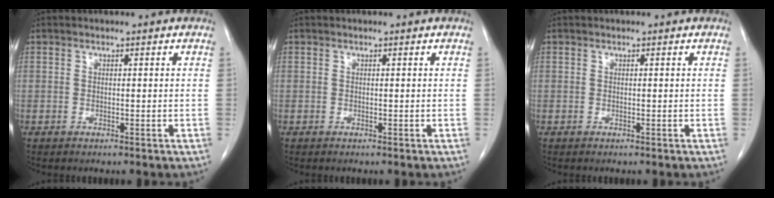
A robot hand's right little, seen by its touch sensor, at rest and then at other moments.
{"total": 0.0}
{"total": 0.0}